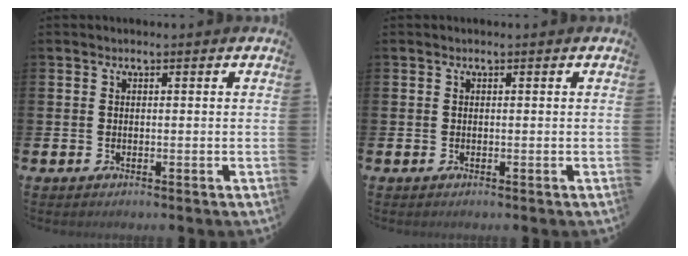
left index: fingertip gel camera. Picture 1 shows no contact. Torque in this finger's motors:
{"motor_torque": [0.02, 0.00, 0.00, -0.01]}